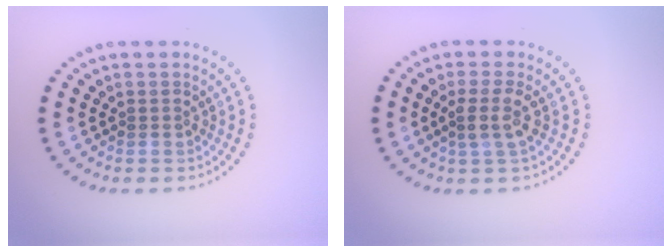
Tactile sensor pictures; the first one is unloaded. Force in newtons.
{"total": 2.2, "press": 1.9, "slide": 1.2}